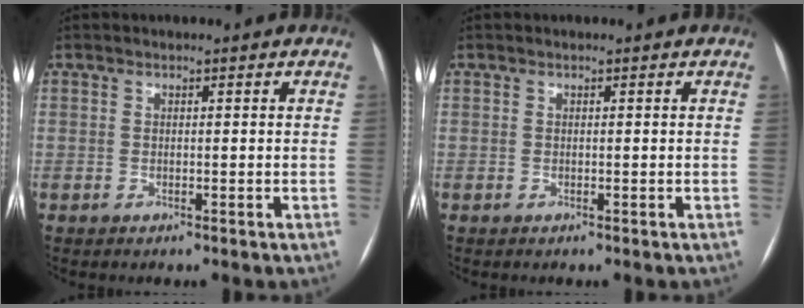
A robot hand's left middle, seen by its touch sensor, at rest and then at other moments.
{"total": 0.0}